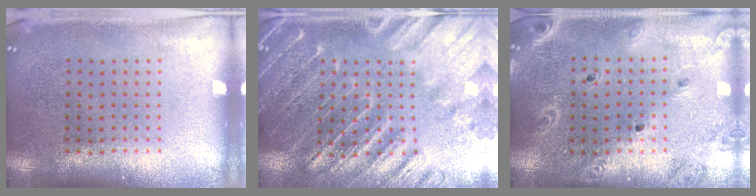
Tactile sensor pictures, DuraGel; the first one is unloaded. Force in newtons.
{"total": 3.8, "press": 3.7, "slide": 1.1}
{"total": 2.1, "press": 1.9, "slide": 0.9}